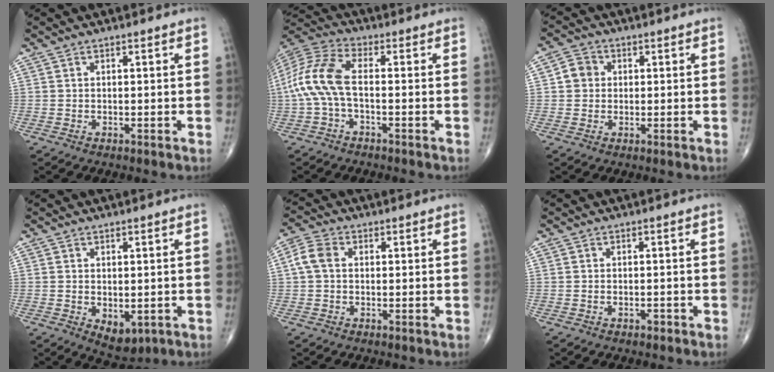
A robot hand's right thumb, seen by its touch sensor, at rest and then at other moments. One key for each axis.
{"total": 10.8, "fx": -1.2, "fy": 4.6, "fz": 9.6, "tx": -0.225, "ty": 0.032, "tz": -0.032}
{"total": 3.9, "fx": 0.4, "fy": 3.6, "fz": 1.5, "tx": -0.013, "ty": 0.006, "tz": 0.000}
{"total": 5.1, "fx": -1.2, "fy": 3.0, "fz": 3.9, "tx": -0.050, "ty": -0.008, "tz": -0.003}
{"total": 4.5, "fx": 0.4, "fy": 3.2, "fz": 3.2, "tx": -0.071, "ty": 0.014, "tz": 0.002}
{"total": 1.0, "fx": -0.6, "fy": 0.5, "fz": 0.5, "tx": -0.010, "ty": 0.006, "tz": -0.008}